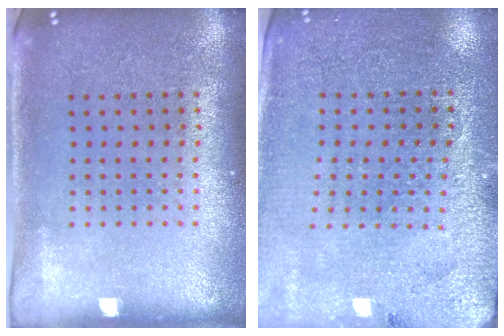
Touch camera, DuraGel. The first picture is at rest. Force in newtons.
{"total": 2.7, "press": 2.7, "slide": 0.3}